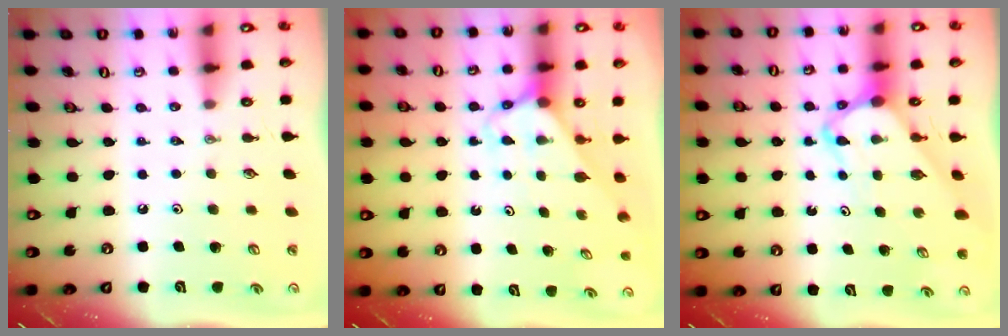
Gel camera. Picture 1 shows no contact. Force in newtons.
{"total": 3.0, "press": 3.0, "slide": 0.2}
{"total": 4.3, "press": 4.3, "slide": 0.5}